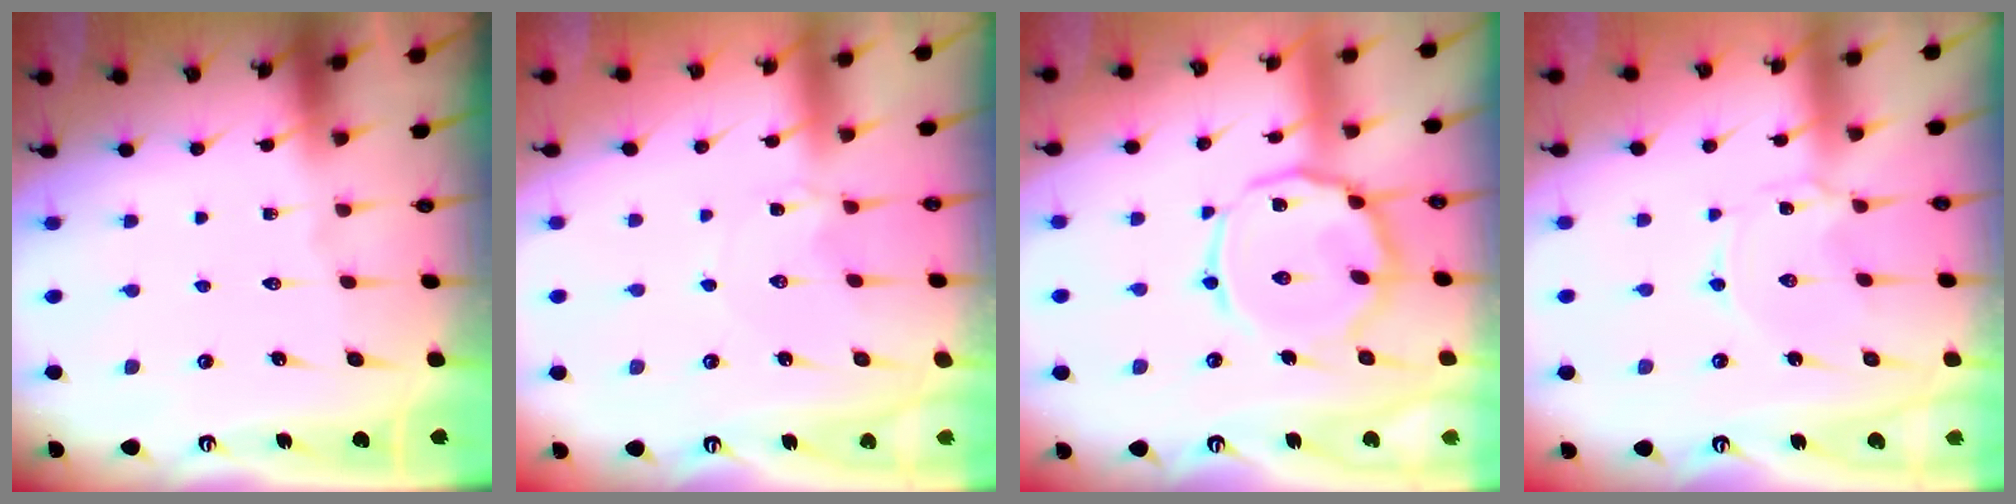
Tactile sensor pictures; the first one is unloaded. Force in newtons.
{"total": 1.8, "press": 1.8, "slide": 0.3}
{"total": 12.5, "press": 12.4, "slide": 0.9}
{"total": 1.0, "press": 1.0, "slide": 0.2}